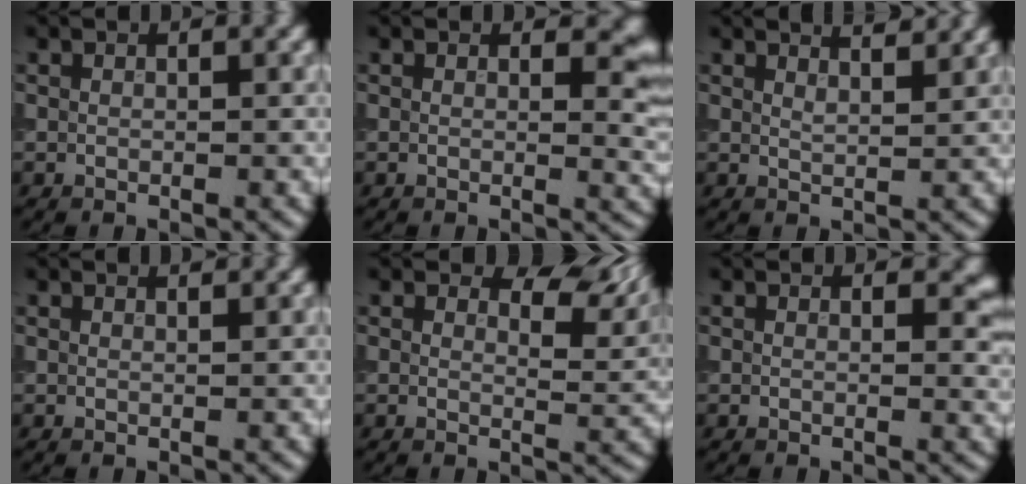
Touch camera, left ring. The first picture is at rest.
{"total": 3.0, "force": [0.9, 1.4, 2.4], "torque": [-0.019, -0.007, 0.011]}
{"total": 4.0, "force": [3.2, 1.3, 2.0], "torque": [-0.002, 0.025, 0.014]}
{"total": 1.1, "force": [1.0, 0.2, 0.4], "torque": [-0.006, -0.003, 0.007]}
{"total": 4.9, "force": [2.8, 2.4, 3.2], "torque": [-0.039, -0.004, 0.034]}
{"total": 1.7, "force": [0.7, 0.9, 1.3], "torque": [-0.007, -0.007, 0.009]}